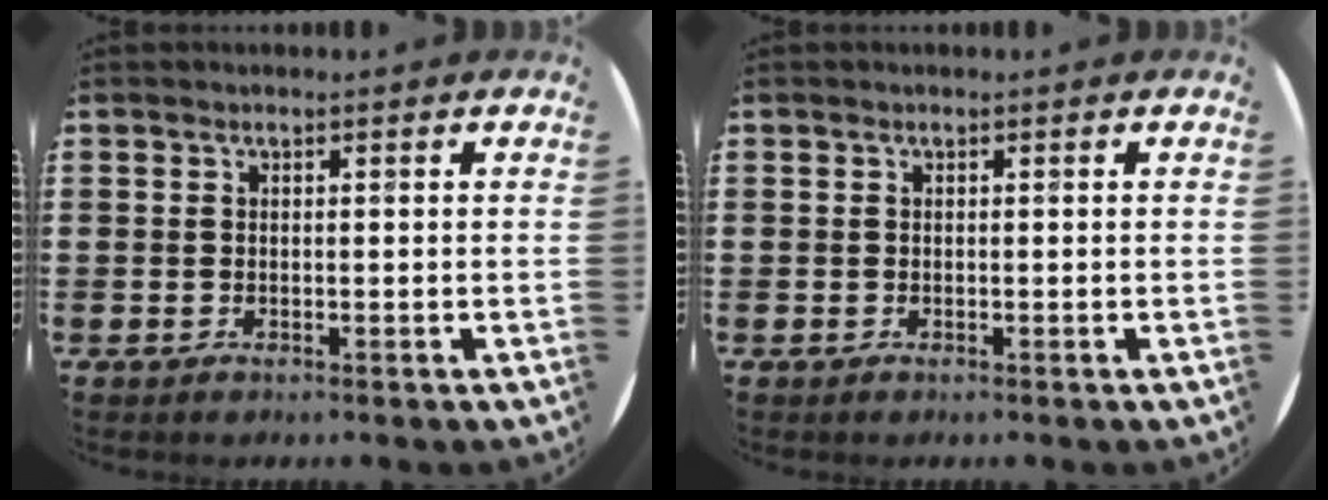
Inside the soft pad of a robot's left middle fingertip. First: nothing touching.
{"total": 0.0}